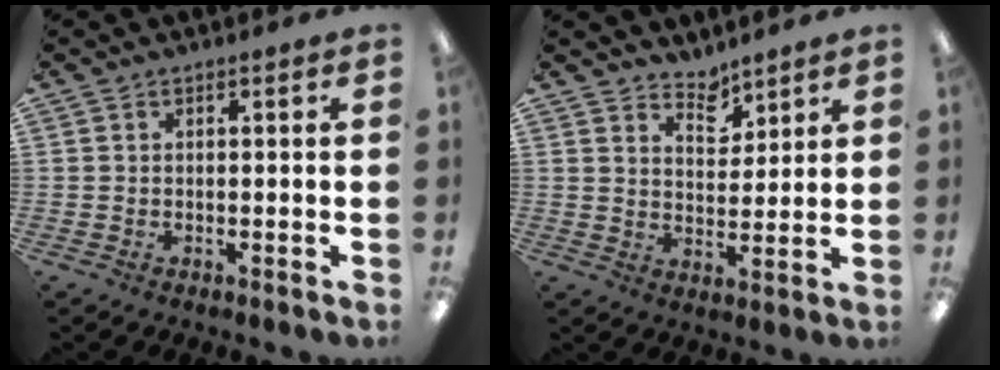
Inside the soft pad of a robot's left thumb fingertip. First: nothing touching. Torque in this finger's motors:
{"motor_torque": [0.00, -0.16, -0.69, -0.10, 0.01]}